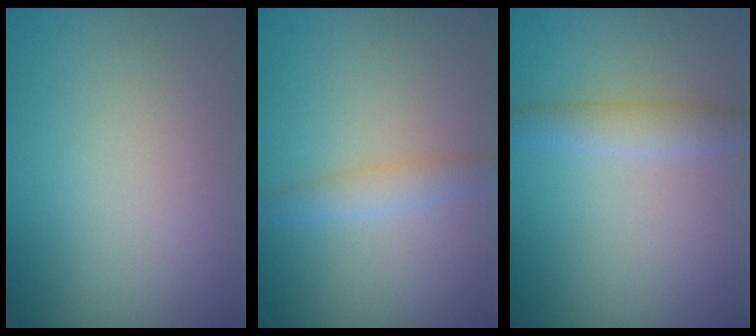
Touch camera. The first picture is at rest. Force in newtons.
{"total": 1.7, "press": 1.7, "slide": 0.0}
{"total": 2.2, "press": 2.2, "slide": 0.0}